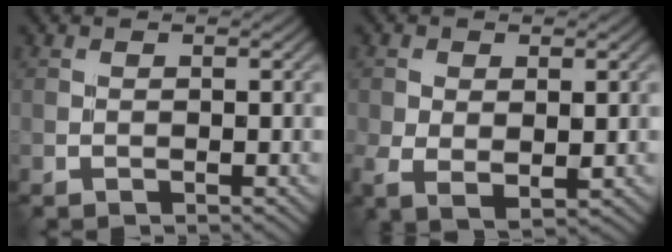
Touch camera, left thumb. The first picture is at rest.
{"total": 4.8, "force": [-0.2, 3.1, 3.8], "torque": [-0.083, -0.013, -0.001]}